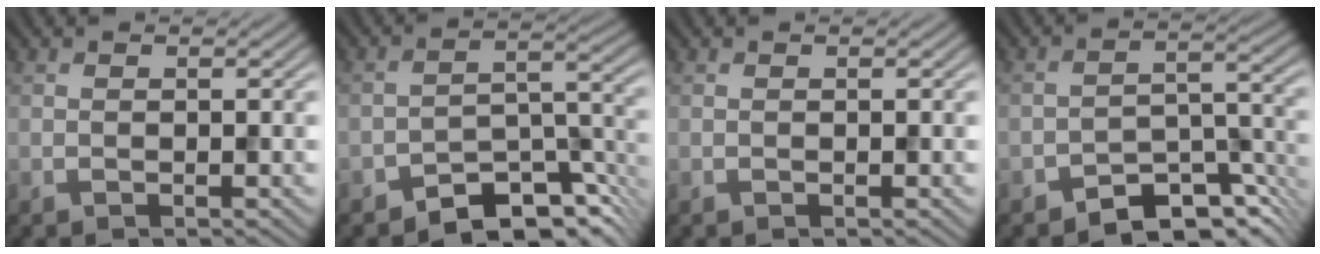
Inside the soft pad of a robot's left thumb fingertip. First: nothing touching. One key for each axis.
{"total": 8.1, "fx": -6.4, "fy": 3.2, "fz": 3.8, "tx": -0.040, "ty": 0.001, "tz": -0.120}
{"total": 0.0}
{"total": 7.3, "fx": -5.7, "fy": 3.0, "fz": 3.4, "tx": -0.037, "ty": -0.001, "tz": -0.105}